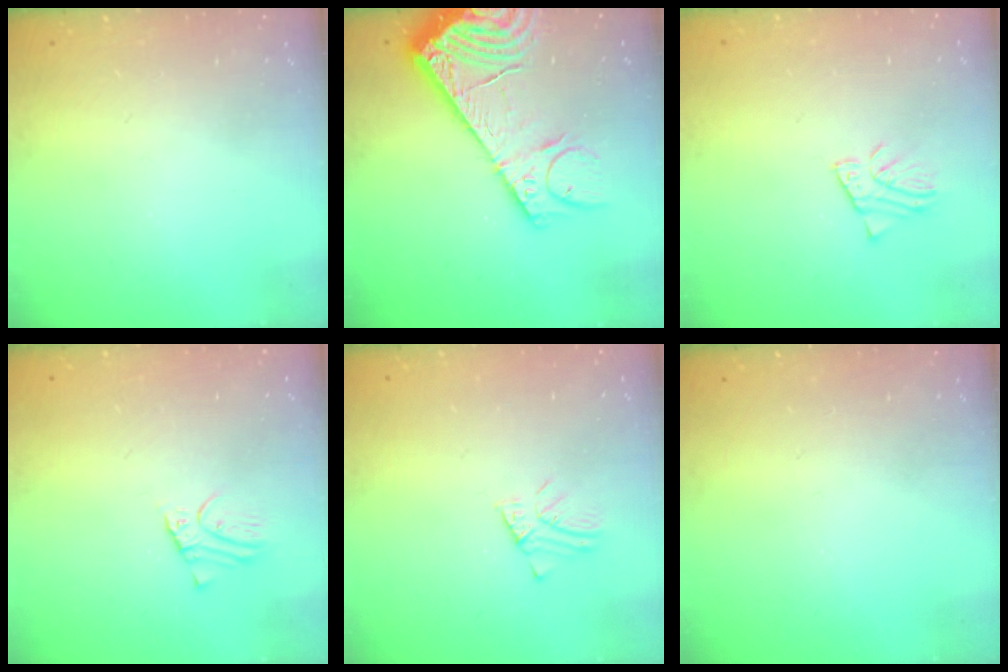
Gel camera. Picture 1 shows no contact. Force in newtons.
{"total": 14.2, "press": 13.9, "slide": 2.9}
{"total": 2.5, "press": 2.5, "slide": 0.2}
{"total": 2.3, "press": 2.3, "slide": 0.2}
{"total": 1.6, "press": 1.6, "slide": 0.1}
{"total": 0.0}